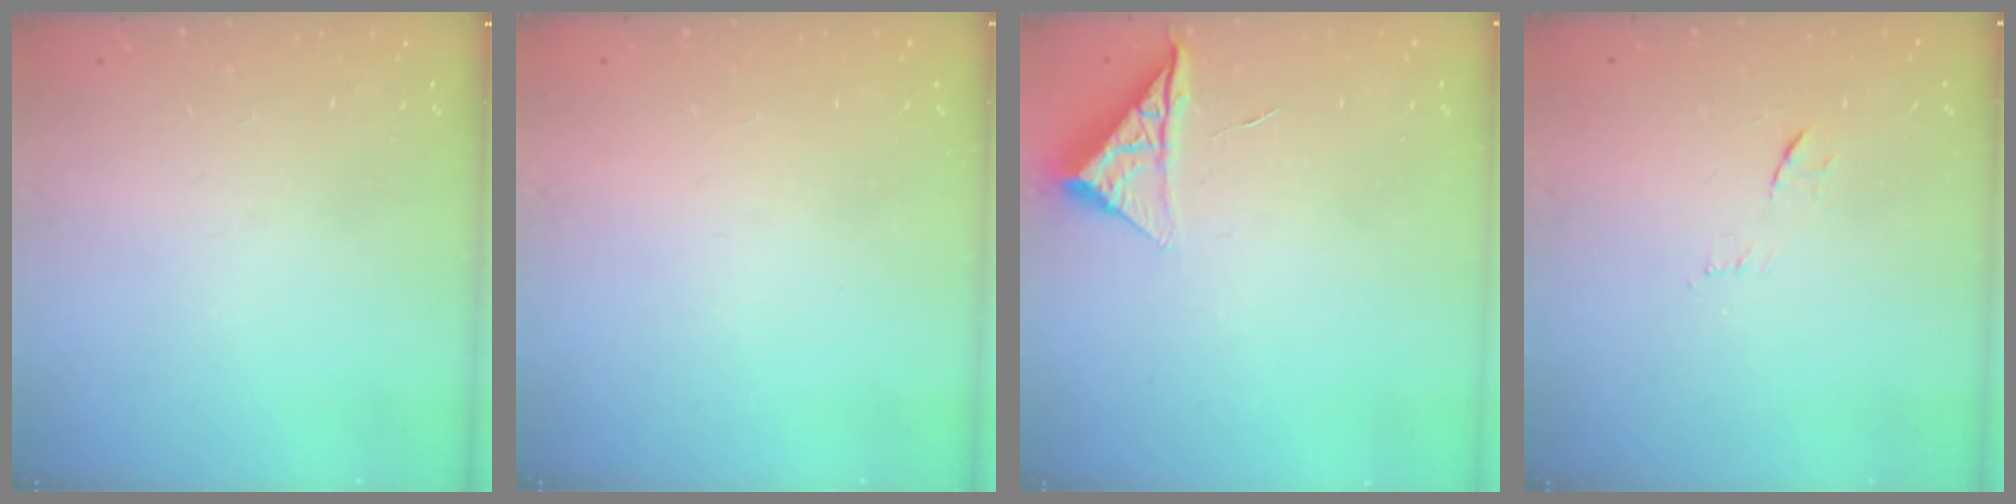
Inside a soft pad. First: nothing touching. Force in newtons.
{"total": 1.5, "press": 1.5, "slide": 0.1}
{"total": 6.5, "press": 6.5, "slide": 0.3}
{"total": 8.1, "press": 8.0, "slide": 0.7}